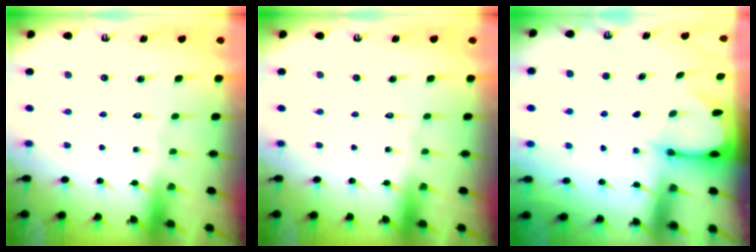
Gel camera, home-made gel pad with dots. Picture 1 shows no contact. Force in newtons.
{"total": 0.0}
{"total": 2.5, "press": 2.5, "slide": 0.3}